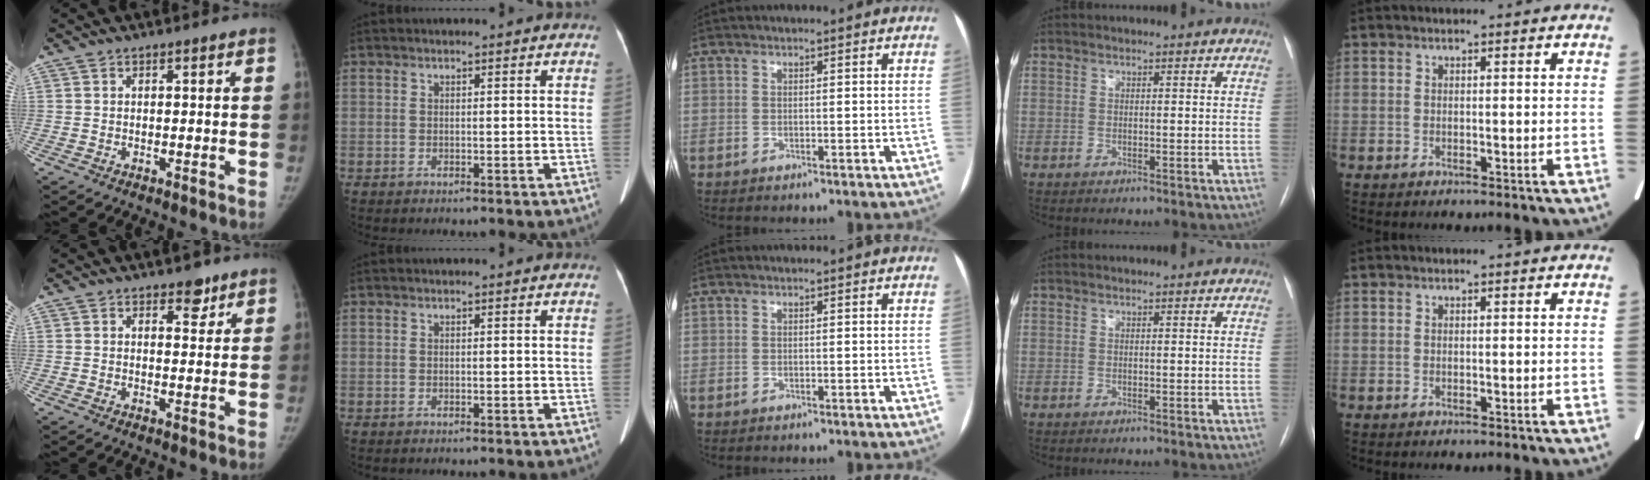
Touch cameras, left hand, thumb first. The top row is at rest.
{"thumb": {"total": 3.4, "force": [2.4, 1.8, 1.6], "torque": [0.001, -0.015, 0.034]}}